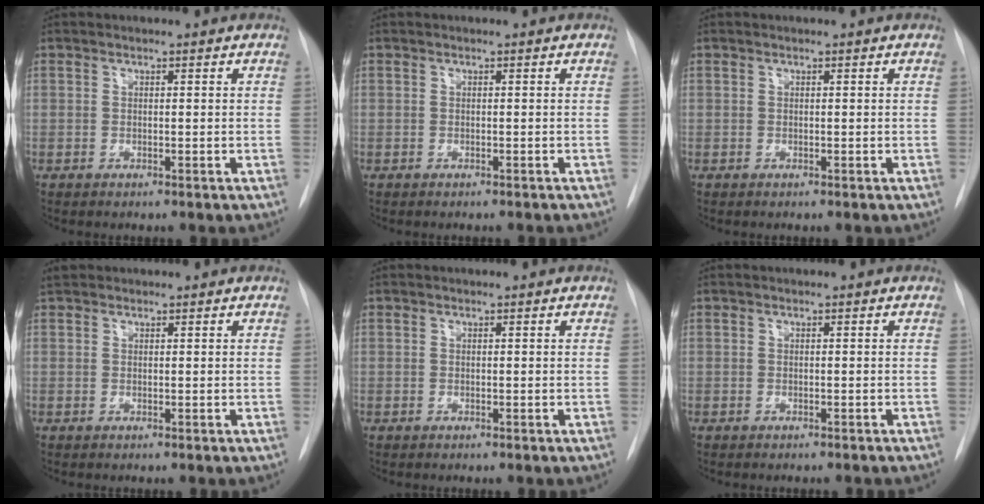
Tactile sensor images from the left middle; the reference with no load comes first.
{"total": 1.1, "force": [-1.0, 0.2, 0.3], "torque": [-0.007, -0.001, -0.013]}
{"total": 0.0}
{"total": 1.6, "force": [1.3, 0.9, 0.3], "torque": [-0.011, 0.019, 0.022]}
{"total": 0.0}
{"total": 1.3, "force": [-1.3, 0.2, 0.4], "torque": [-0.008, -0.001, -0.015]}